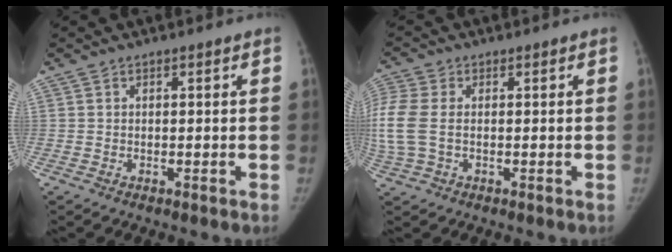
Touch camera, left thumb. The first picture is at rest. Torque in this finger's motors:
{"motor_torque": [2.48, 2.53, 2.77, 0.00, 0.72]}